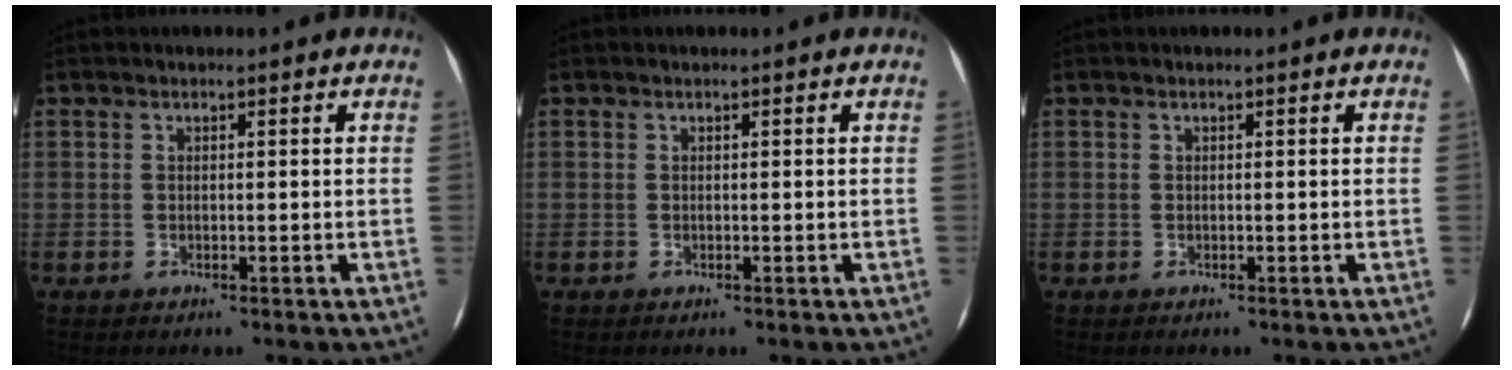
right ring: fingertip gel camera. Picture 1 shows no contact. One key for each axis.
{"total": 0.0}
{"total": 0.0}